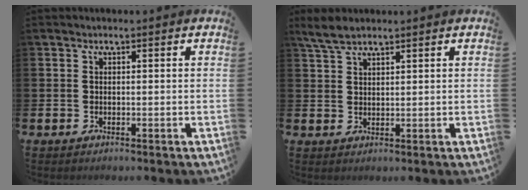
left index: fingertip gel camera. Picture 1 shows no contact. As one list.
[{"total": 3.9, "force": [3.3, 1.1, 1.8], "torque": [-0.041, -0.002, 0.060]}]